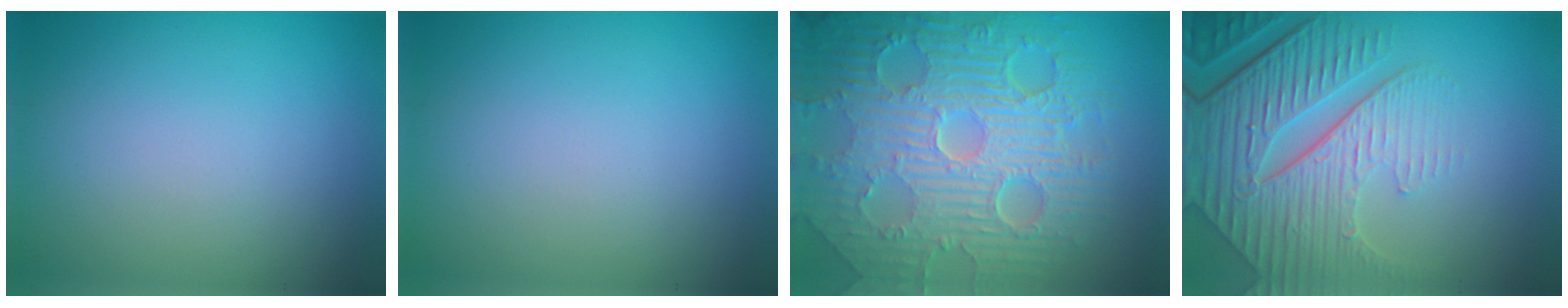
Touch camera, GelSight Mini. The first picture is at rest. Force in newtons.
{"total": 0.0}
{"total": 11.8, "press": 7.5, "slide": 9.0}
{"total": 9.0, "press": 6.3, "slide": 6.5}